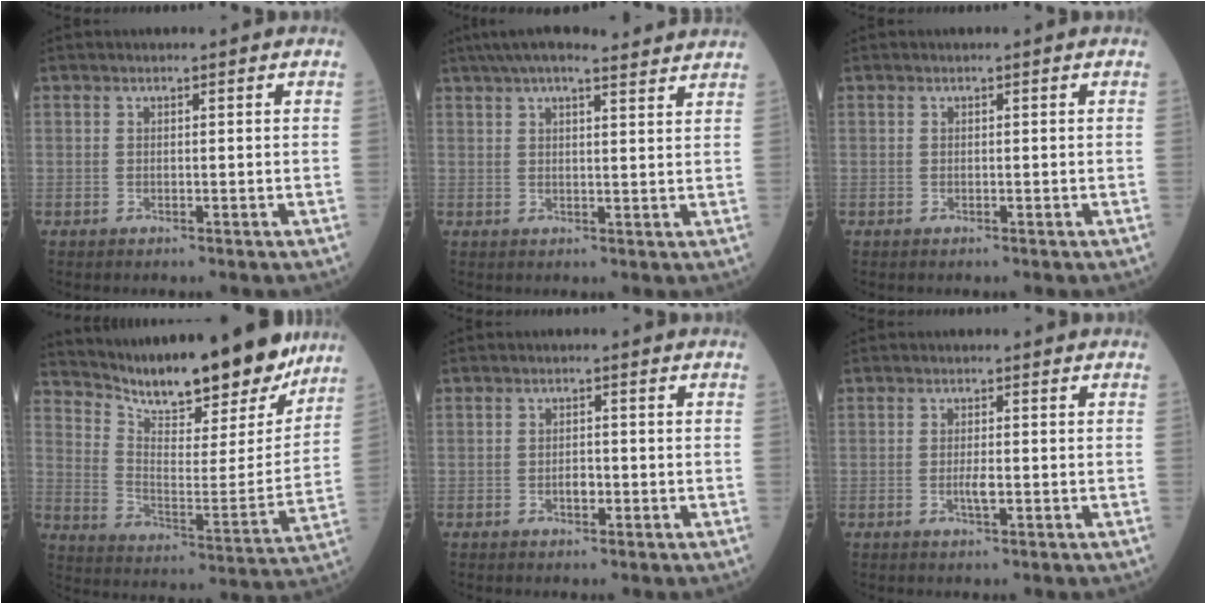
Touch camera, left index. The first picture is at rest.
{"total": 13.5, "force": [12.0, 1.4, 6.0], "torque": [-0.099, 0.038, 0.160]}
{"total": 0.0}
{"total": 21.2, "force": [18.7, 4.2, 9.0], "torque": [-0.147, -0.040, 0.270]}
{"total": 1.8, "force": [-1.0, 0.9, 1.2], "torque": [-0.022, -0.002, -0.016]}
{"total": 1.8, "force": [-0.8, 0.4, 1.6], "torque": [-0.034, -0.006, -0.013]}